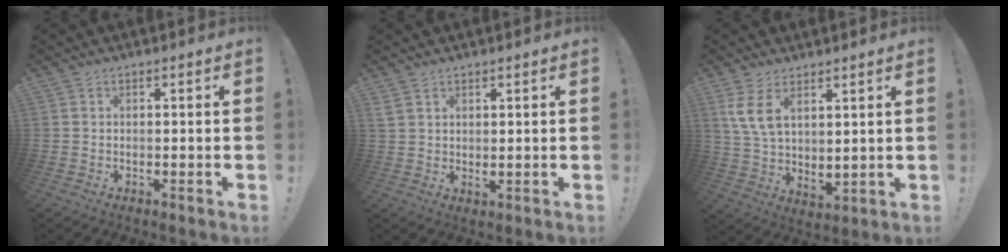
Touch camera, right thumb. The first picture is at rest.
{"total": 2.6, "force": [2.0, 0.8, 1.4], "torque": [-0.025, -0.012, 0.038]}
{"total": 8.2, "force": [5.8, 3.1, 4.9], "torque": [-0.094, -0.032, 0.112]}